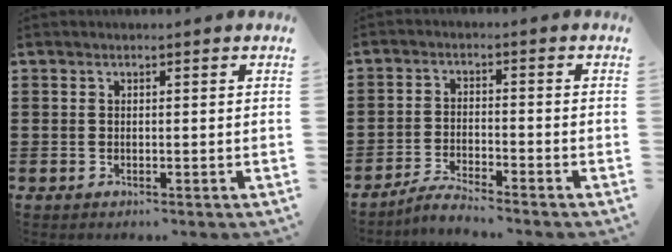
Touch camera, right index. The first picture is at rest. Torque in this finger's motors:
{"motor_torque": [0.96, 1.18, -0.05, -0.01]}